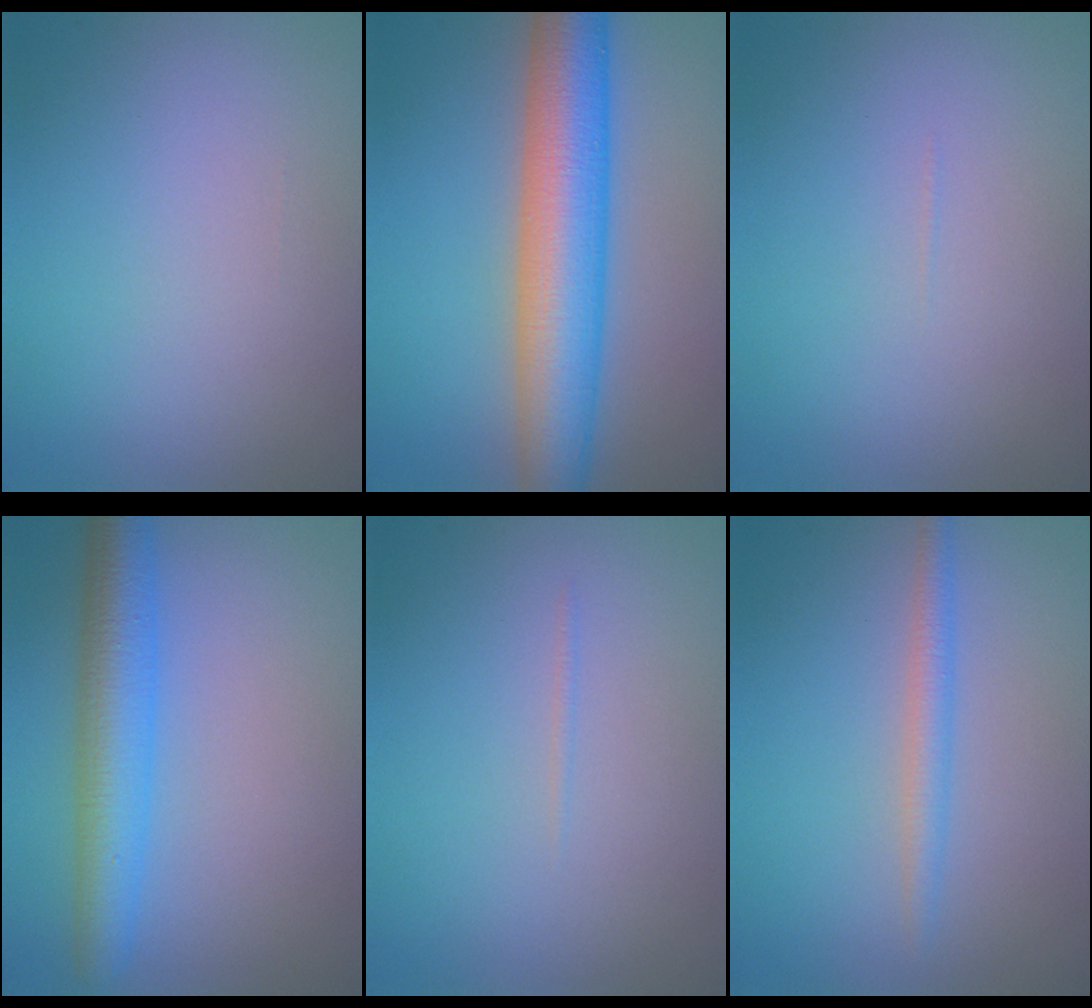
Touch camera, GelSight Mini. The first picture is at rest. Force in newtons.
{"total": 8.9, "press": 8.9, "slide": 0.3}
{"total": 0.0}
{"total": 5.5, "press": 5.5, "slide": 0.2}
{"total": 0.7, "press": 0.7, "slide": 0.2}
{"total": 1.9, "press": 1.9, "slide": 0.2}